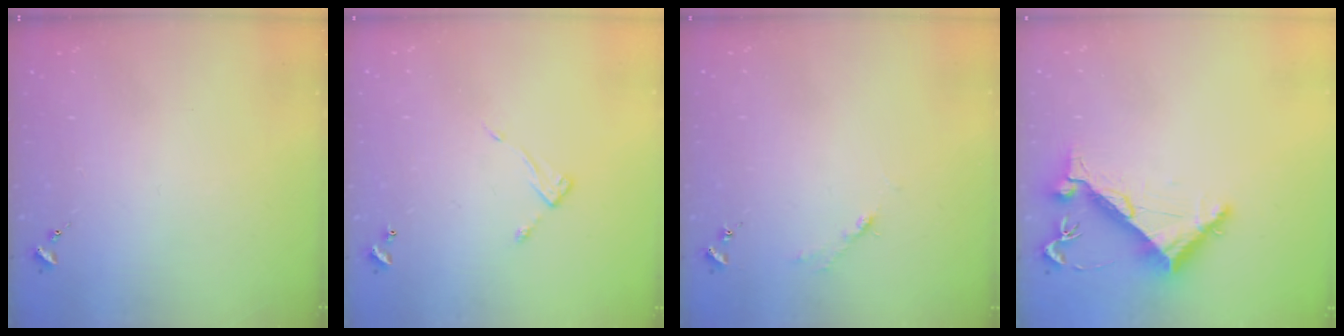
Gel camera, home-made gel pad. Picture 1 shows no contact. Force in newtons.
{"total": 5.1, "press": 5.1, "slide": 0.4}
{"total": 2.7, "press": 2.7, "slide": 0.4}
{"total": 6.7, "press": 6.6, "slide": 0.7}